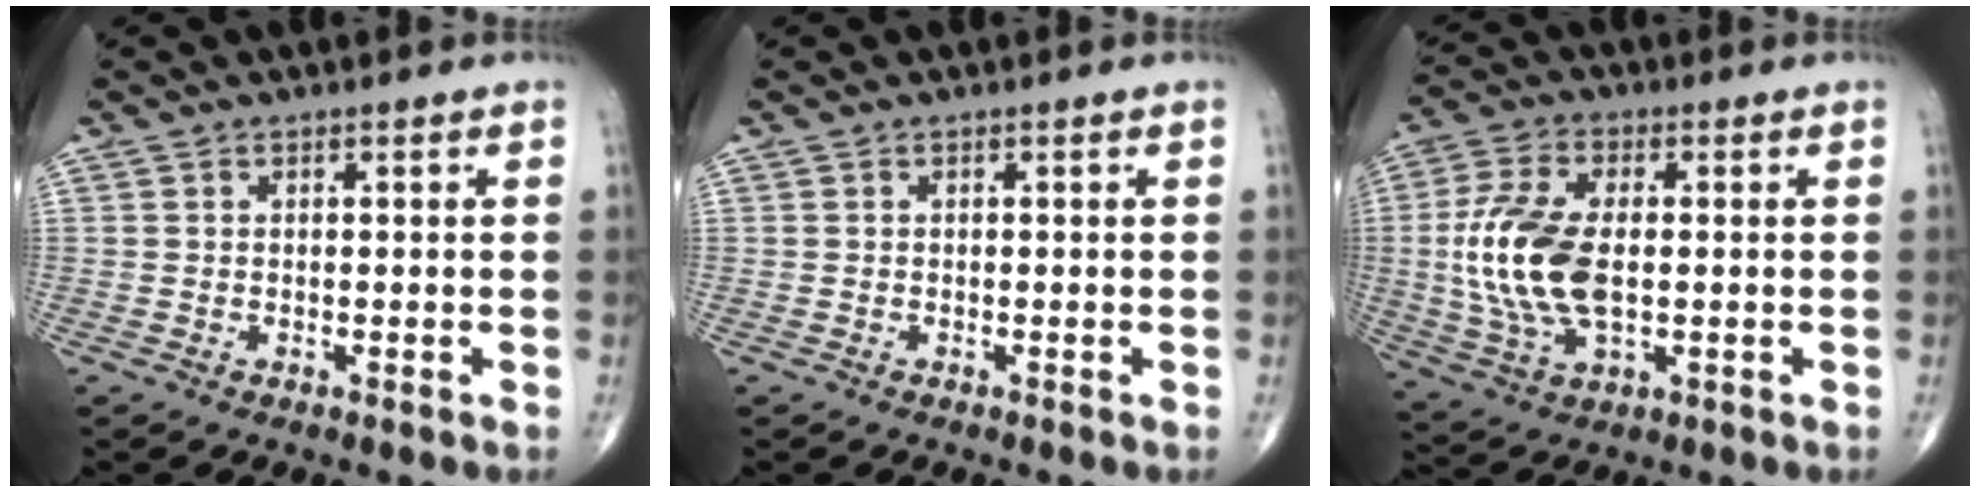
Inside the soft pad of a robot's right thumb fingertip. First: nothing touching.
{"total": 0.0}
{"total": 15.2, "force": [0.0, 8.1, 12.8], "torque": [-0.276, -0.001, 0.002]}